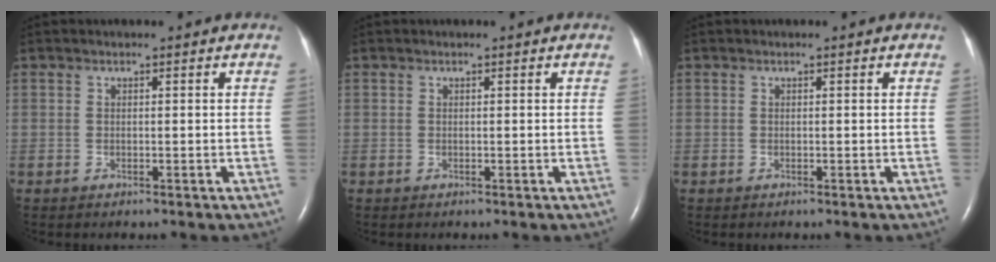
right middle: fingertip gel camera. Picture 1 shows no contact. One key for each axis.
{"total": 0.0}
{"total": 0.0}